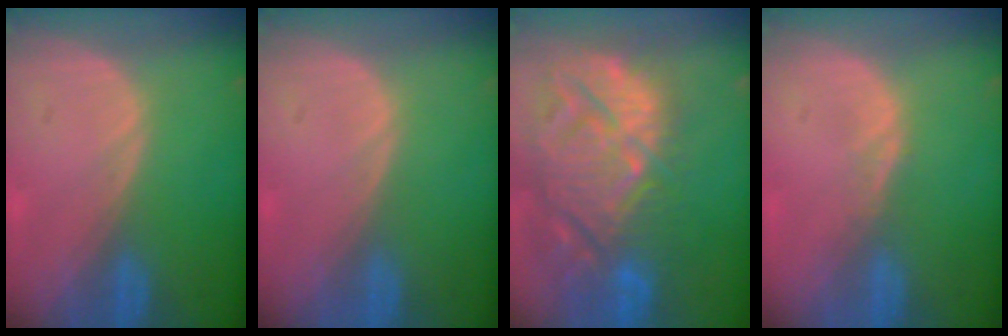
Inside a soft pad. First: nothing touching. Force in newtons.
{"total": 0.0}
{"total": 15.1, "press": 12.9, "slide": 7.7}
{"total": 1.0, "press": 1.0, "slide": 0.1}